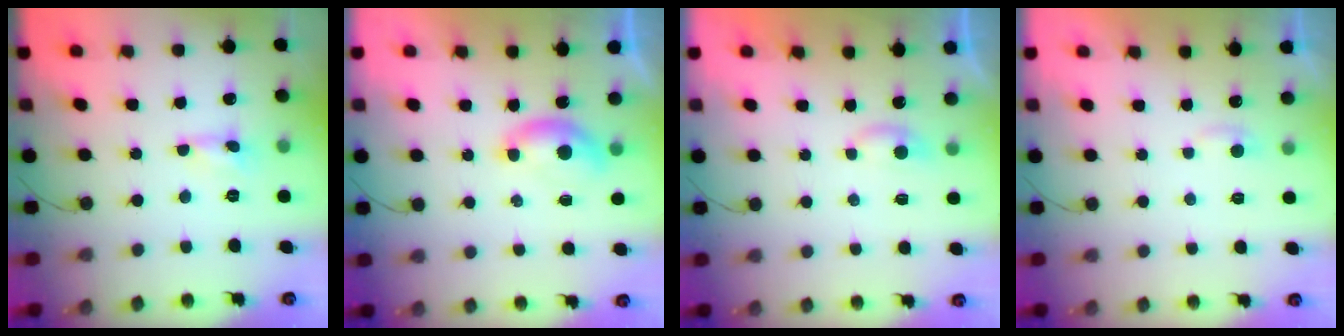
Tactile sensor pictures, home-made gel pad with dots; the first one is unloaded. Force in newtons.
{"total": 6.1, "press": 6.0, "slide": 0.7}
{"total": 3.3, "press": 3.2, "slide": 0.5}
{"total": 2.7, "press": 2.7, "slide": 0.2}